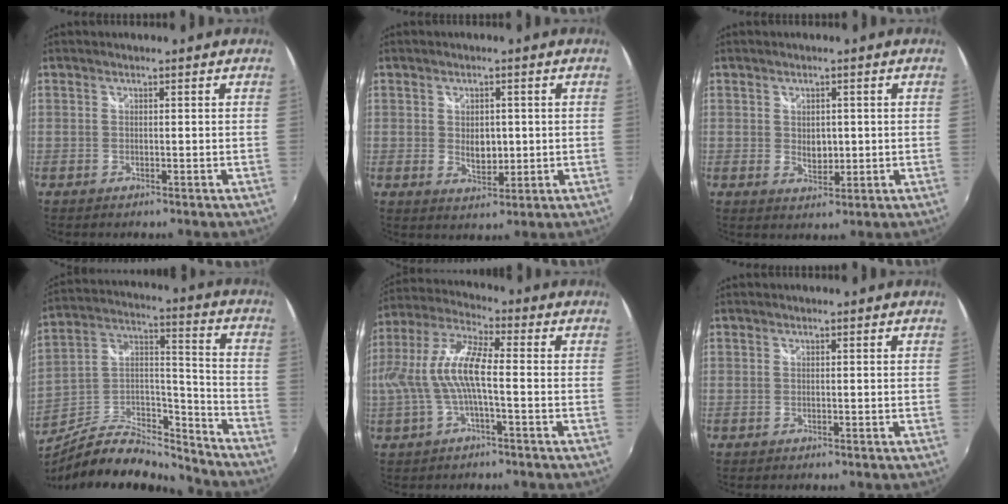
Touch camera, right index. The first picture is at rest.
{"total": 4.6, "force": [0.2, 3.1, 3.4], "torque": [-0.054, -0.004, 0.007]}
{"total": 3.5, "force": [0.3, 2.6, 2.4], "torque": [-0.036, -0.003, 0.006]}
{"total": 16.7, "force": [-14.0, 5.9, 7.0], "torque": [-0.131, 0.034, -0.229]}
{"total": 11.0, "force": [-1.3, 2.4, 10.6], "torque": [-0.209, 0.005, -0.020]}
{"total": 0.0}